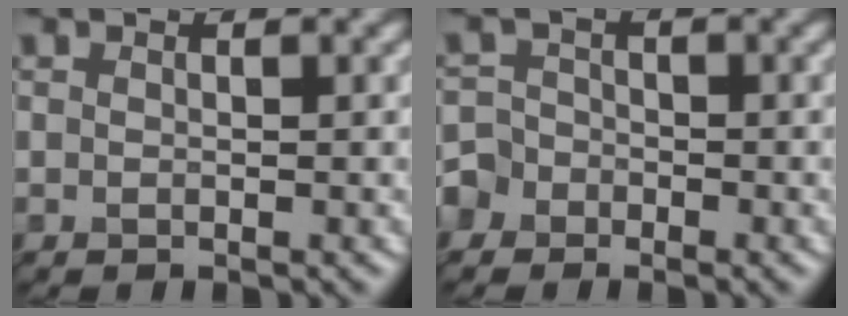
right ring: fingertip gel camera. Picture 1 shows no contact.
{"total": 3.1, "force": [-2.7, 1.3, -0.8], "torque": [0.006, 0.002, -0.039]}